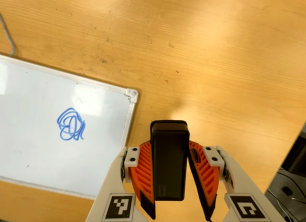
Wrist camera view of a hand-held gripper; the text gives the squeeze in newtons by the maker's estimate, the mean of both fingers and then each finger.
{"total": 4.2, "left": 3.1, "right": 5.2}